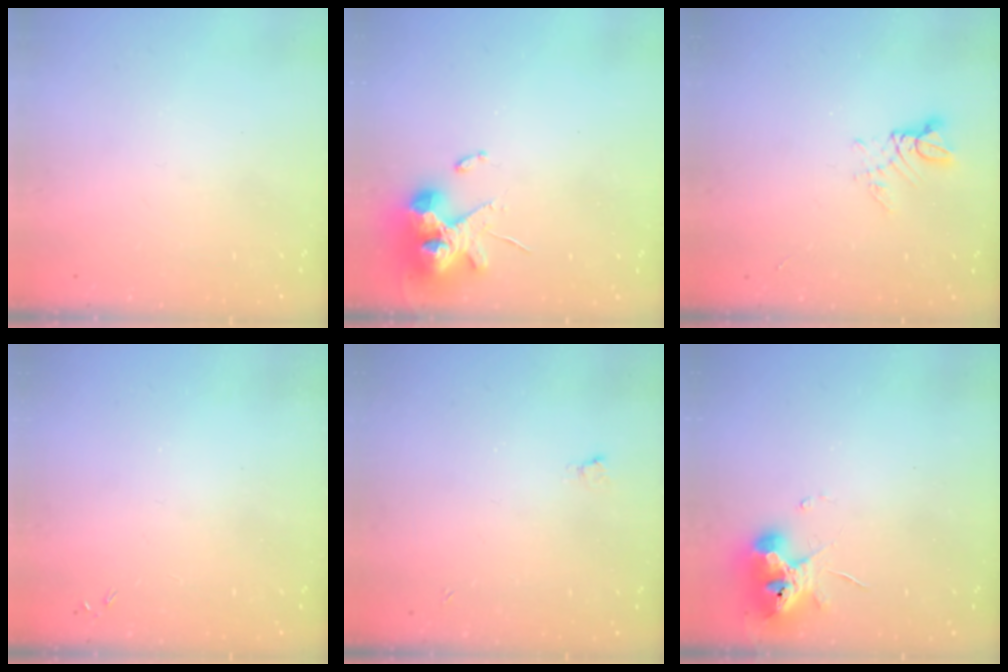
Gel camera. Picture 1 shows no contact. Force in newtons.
{"total": 13.0, "press": 12.8, "slide": 2.1}
{"total": 3.6, "press": 3.6, "slide": 0.1}
{"total": 0.0}
{"total": 2.6, "press": 2.6, "slide": 0.5}
{"total": 12.5, "press": 12.4, "slide": 2.0}